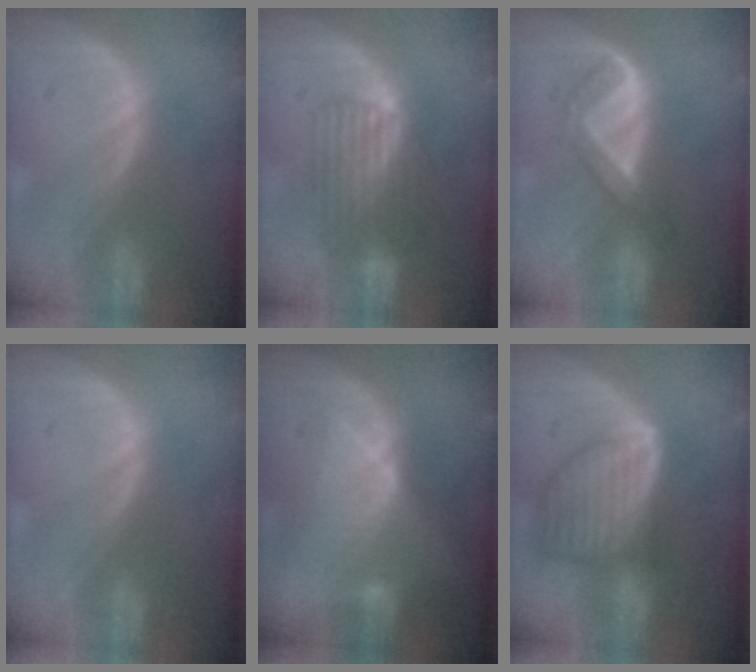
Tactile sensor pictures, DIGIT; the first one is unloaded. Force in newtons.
{"total": 6.3, "press": 6.2, "slide": 1.1}
{"total": 5.5, "press": 4.6, "slide": 3.0}
{"total": 0.0}
{"total": 7.9, "press": 6.9, "slide": 3.8}
{"total": 9.0, "press": 9.0, "slide": 0.6}